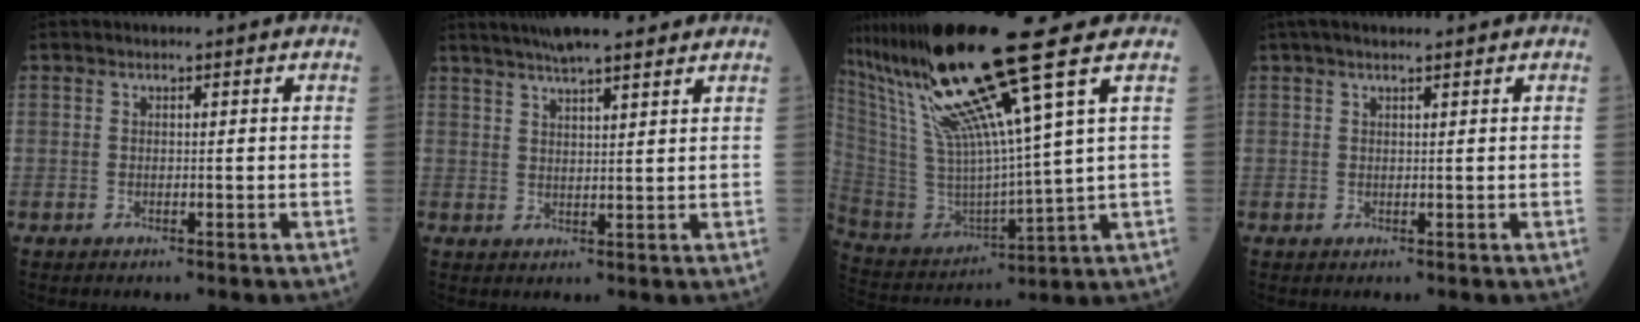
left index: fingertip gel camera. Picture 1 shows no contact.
{"total": 10.0, "force": [8.3, 1.1, 5.5], "torque": [-0.083, 0.025, 0.124]}
{"total": 20.0, "force": [12.7, -1.7, 15.3], "torque": [-0.286, -0.005, 0.237]}
{"total": 4.6, "force": [3.8, 0.3, 2.7], "torque": [-0.041, 0.032, 0.063]}